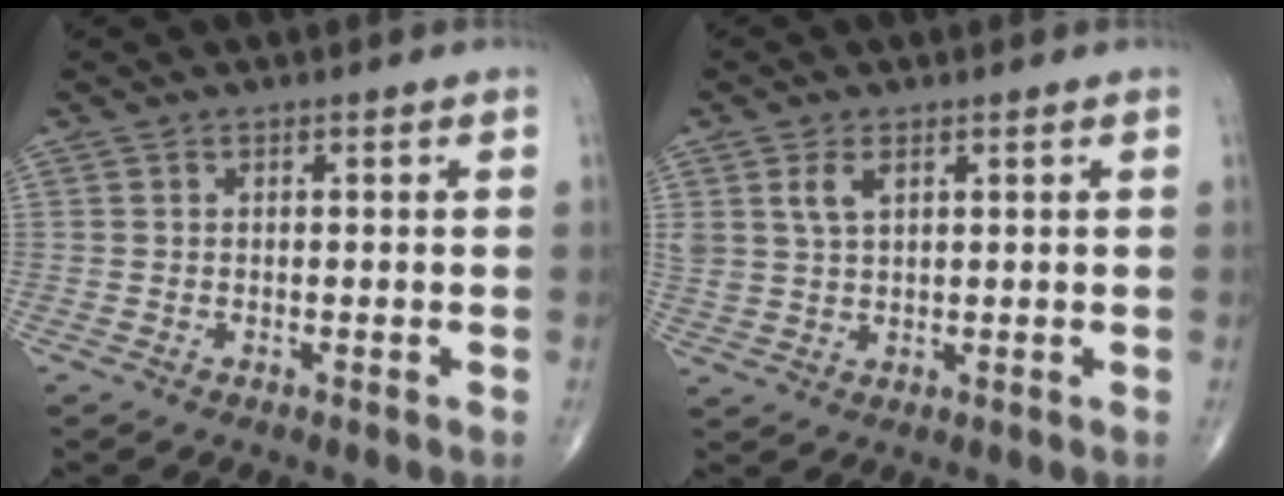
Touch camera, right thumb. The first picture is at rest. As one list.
[{"total": 4.0, "force": [1.8, 2.1, 2.8], "torque": [-0.056, -0.006, 0.042]}]